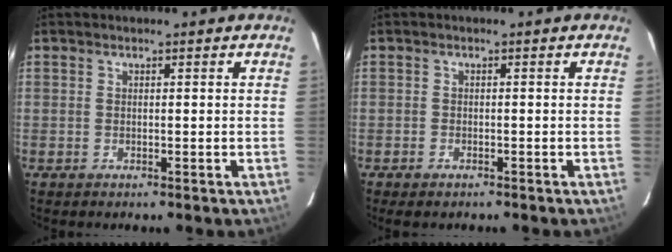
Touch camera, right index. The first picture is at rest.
{"total": 1.9, "force": [-1.5, 0.9, 0.8], "torque": [-0.021, -0.003, -0.027]}